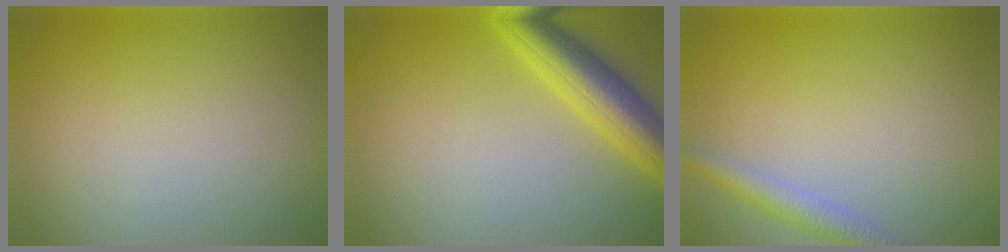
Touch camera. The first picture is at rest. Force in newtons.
{"total": 5.9, "press": 5.9, "slide": 0.2}
{"total": 2.6, "press": 2.6, "slide": 0.1}